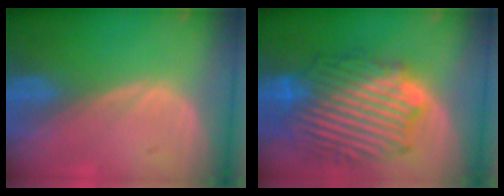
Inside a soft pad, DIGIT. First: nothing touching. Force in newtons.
{"total": 13.2, "press": 13.2, "slide": 1.0}